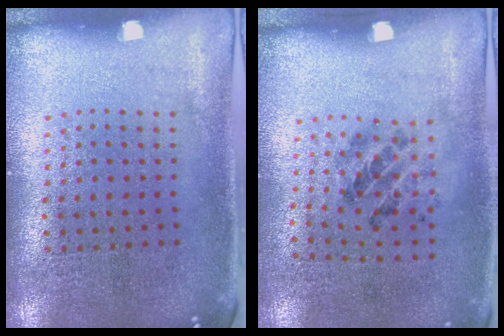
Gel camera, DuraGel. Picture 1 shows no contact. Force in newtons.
{"total": 1.4, "press": 0.7, "slide": 1.2}